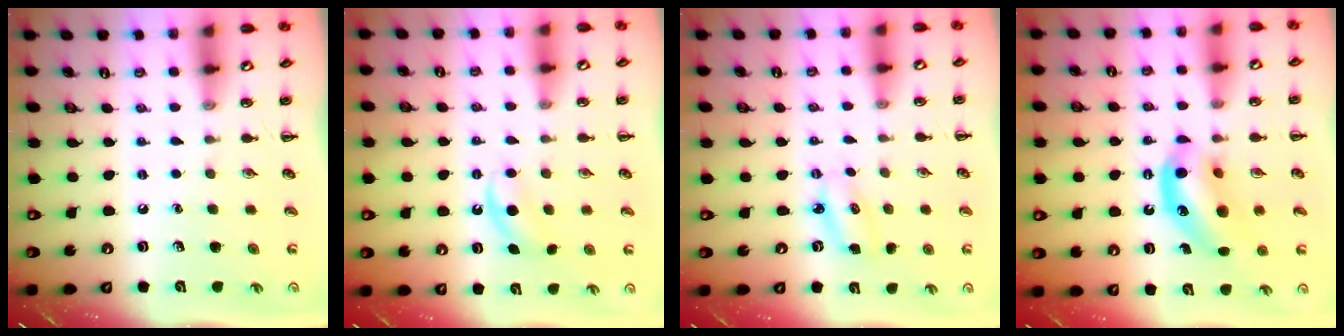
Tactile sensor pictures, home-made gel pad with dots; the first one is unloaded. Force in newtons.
{"total": 5.0, "press": 4.7, "slide": 1.5}
{"total": 3.7, "press": 3.6, "slide": 0.7}
{"total": 11.5, "press": 11.1, "slide": 3.0}